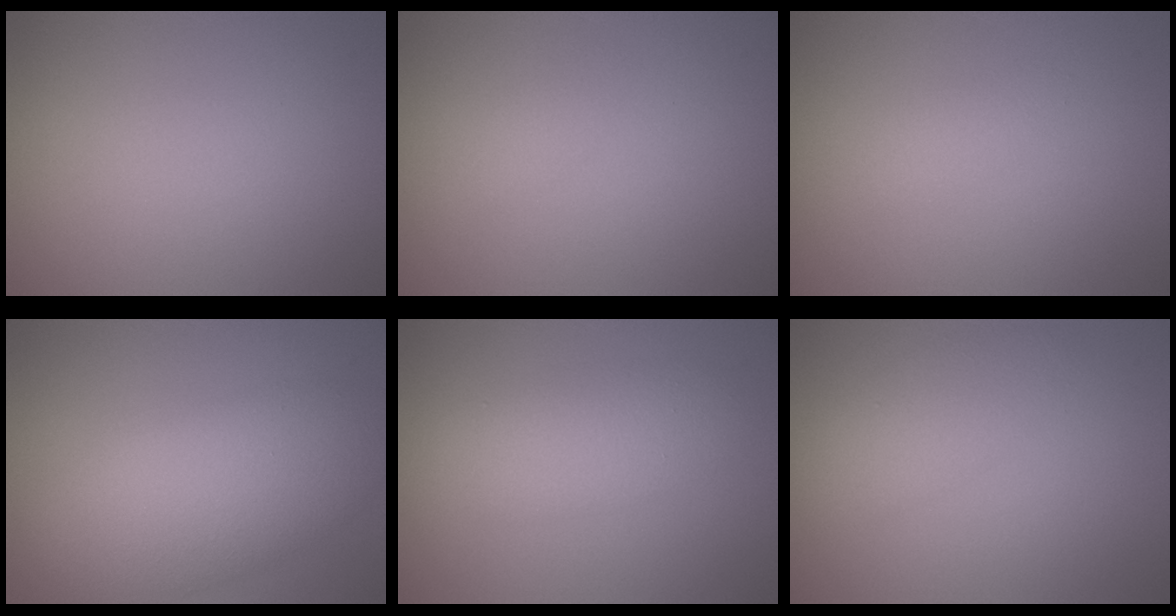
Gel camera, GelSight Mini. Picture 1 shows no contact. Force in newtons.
{"total": 0.8, "press": 0.8, "slide": 0.0}
{"total": 0.9, "press": 0.9, "slide": 0.0}
{"total": 7.2, "press": 7.2, "slide": 0.6}
{"total": 3.8, "press": 3.8, "slide": 0.1}
{"total": 2.7, "press": 2.7, "slide": 0.1}